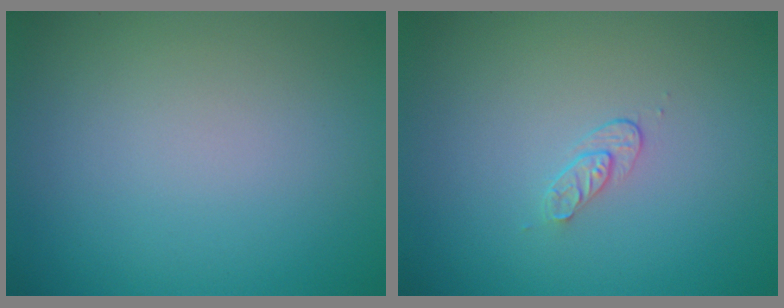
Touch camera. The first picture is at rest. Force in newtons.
{"total": 1.2, "press": 0.6, "slide": 1.0}